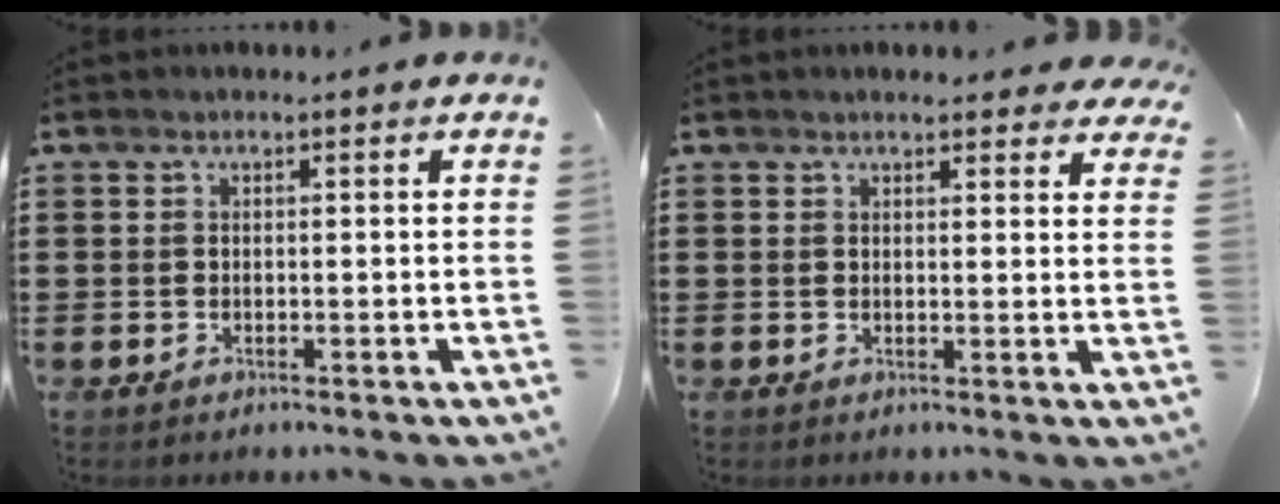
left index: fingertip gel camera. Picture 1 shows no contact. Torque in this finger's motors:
{"motor_torque": [1.17, 0.17, 0.17, 0.01]}